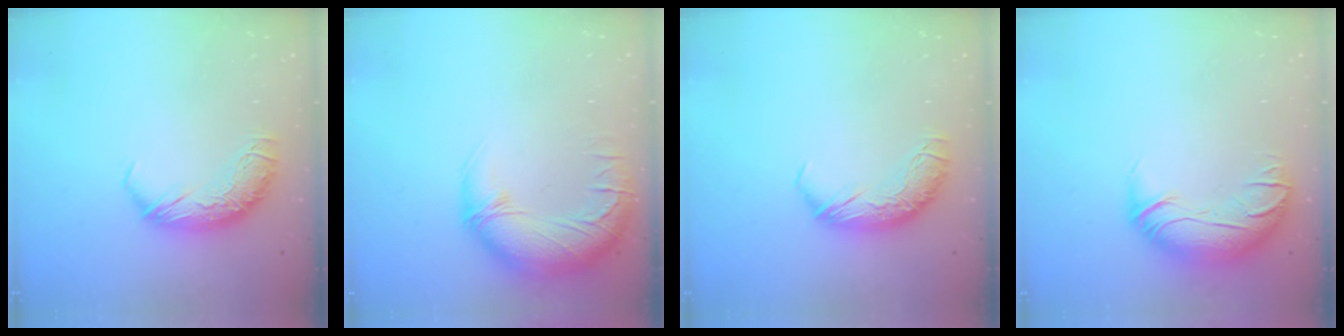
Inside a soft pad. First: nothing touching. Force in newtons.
{"total": 4.0, "press": 2.0, "slide": 3.4}
{"total": 0.0}
{"total": 3.0, "press": 1.0, "slide": 2.8}